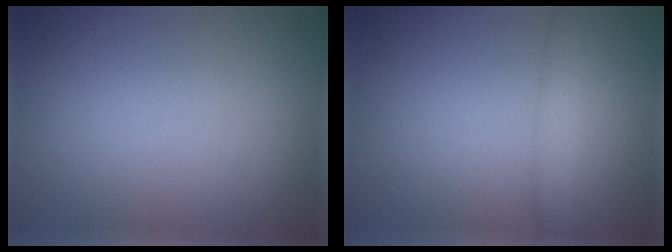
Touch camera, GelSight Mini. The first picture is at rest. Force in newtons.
{"total": 1.6, "press": 1.6, "slide": 0.0}